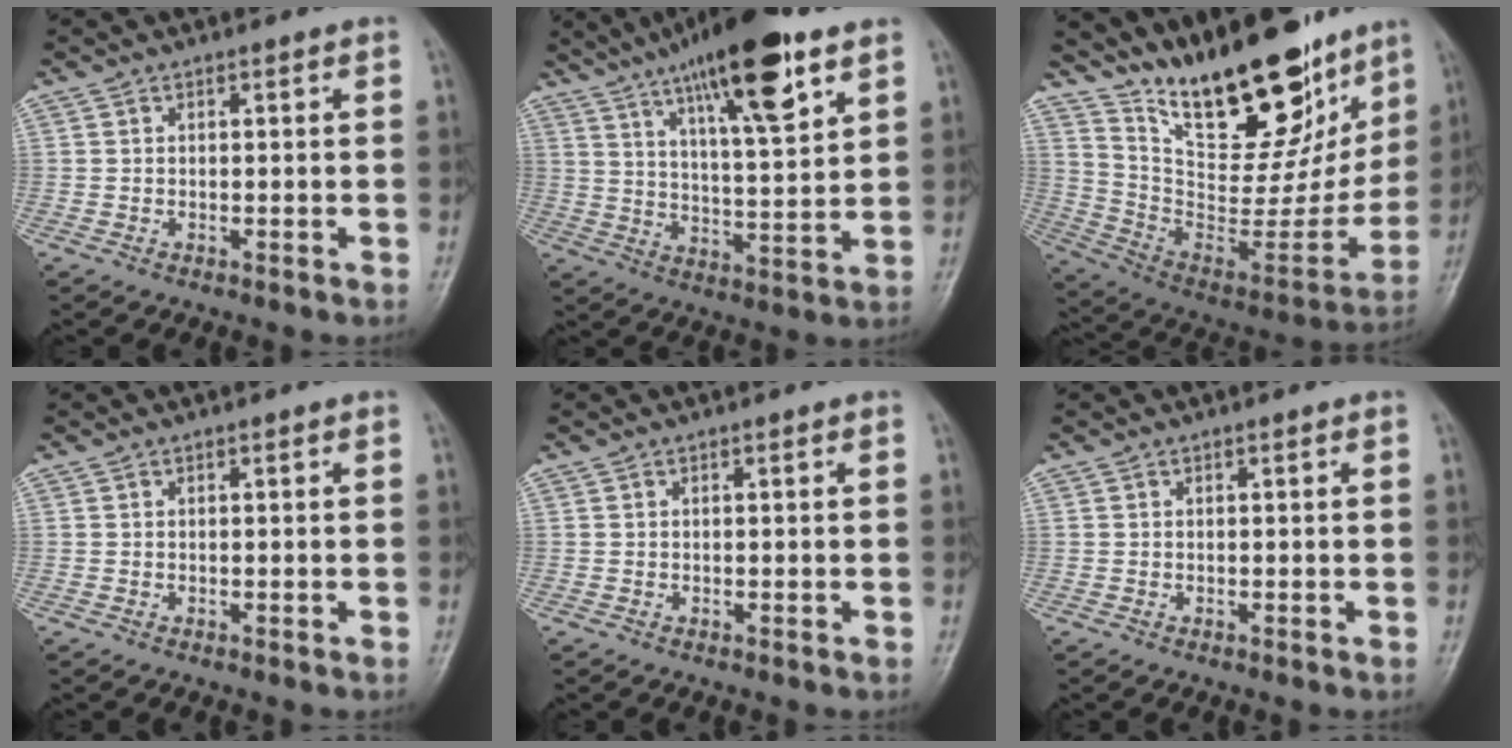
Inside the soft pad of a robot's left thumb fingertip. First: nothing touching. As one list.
[{"total": 19.0, "force": [11.0, 4.5, 14.8], "torque": [-0.224, -0.038, 0.184]}, {"total": 27.2, "force": [19.4, 10.5, 15.9], "torque": [-0.201, -0.099, 0.327]}, {"total": 0.0}, {"total": 0.0}, {"total": 0.0}]